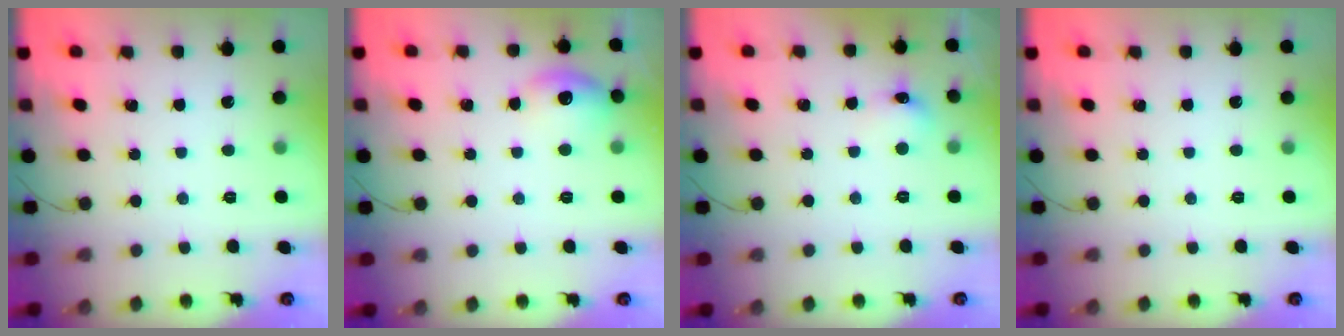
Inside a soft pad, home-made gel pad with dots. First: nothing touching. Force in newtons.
{"total": 8.6, "press": 8.5, "slide": 1.3}
{"total": 7.0, "press": 6.9, "slide": 1.4}
{"total": 0.0}